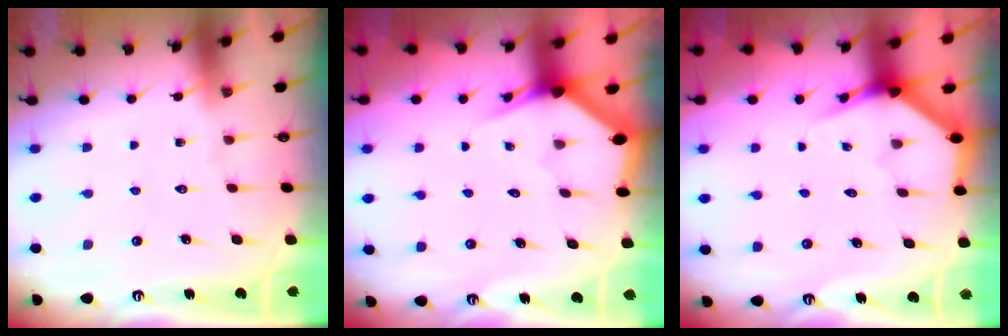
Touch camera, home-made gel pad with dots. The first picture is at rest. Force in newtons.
{"total": 3.1, "press": 3.1, "slide": 0.1}
{"total": 3.9, "press": 3.9, "slide": 0.3}